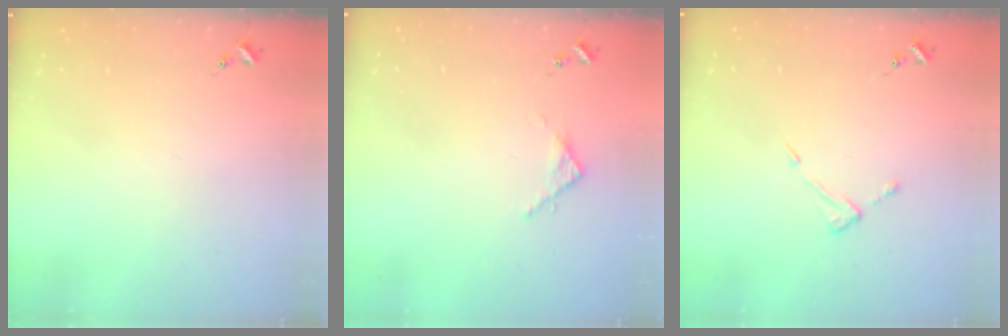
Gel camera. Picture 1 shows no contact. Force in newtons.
{"total": 3.1, "press": 3.1, "slide": 0.4}
{"total": 4.3, "press": 4.3, "slide": 0.5}